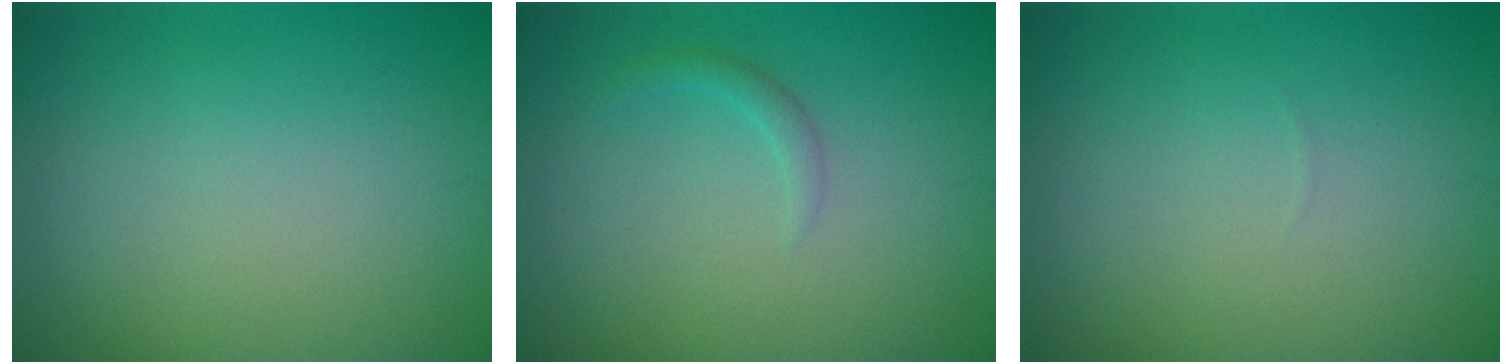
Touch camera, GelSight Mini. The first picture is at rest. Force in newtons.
{"total": 1.2, "press": 1.1, "slide": 0.1}
{"total": 0.0}